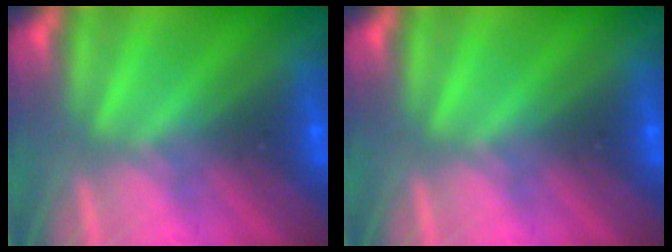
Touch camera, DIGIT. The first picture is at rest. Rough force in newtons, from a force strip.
{"total": 0.0}